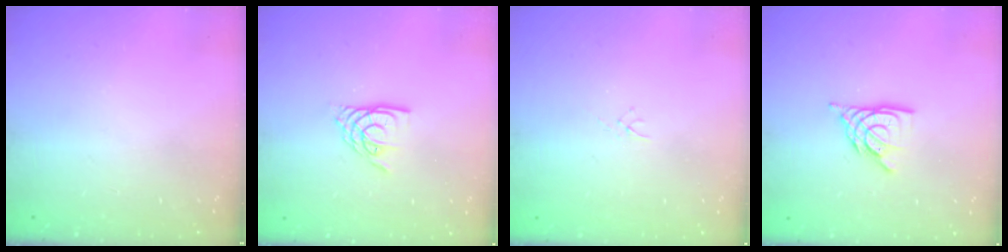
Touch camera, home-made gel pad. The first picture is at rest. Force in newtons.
{"total": 7.9, "press": 7.9, "slide": 0.6}
{"total": 1.0, "press": 1.0, "slide": 0.3}
{"total": 9.0, "press": 8.9, "slide": 1.2}